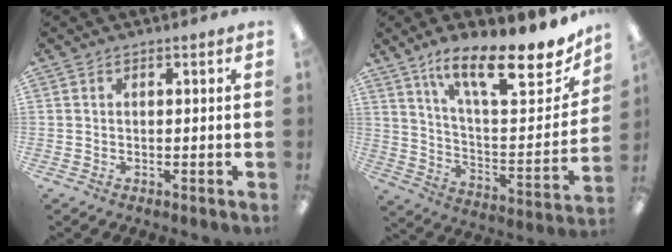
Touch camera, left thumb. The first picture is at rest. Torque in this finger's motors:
{"motor_torque": [0.99, 0.91, 1.33, -1.44, 0.35]}